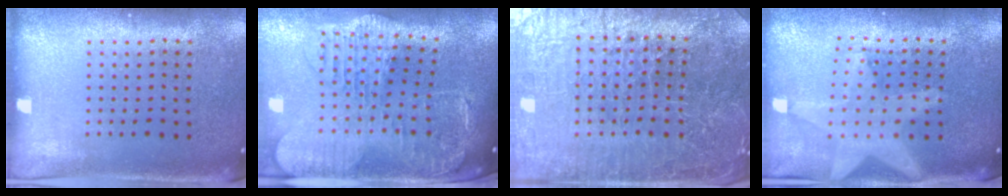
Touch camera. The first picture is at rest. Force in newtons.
{"total": 2.8, "press": 2.4, "slide": 1.4}
{"total": 5.1, "press": 4.9, "slide": 1.6}
{"total": 2.1, "press": 1.7, "slide": 1.2}